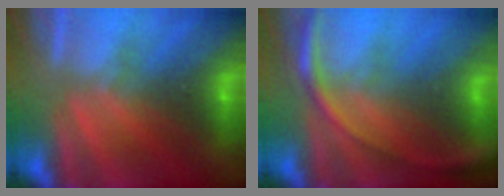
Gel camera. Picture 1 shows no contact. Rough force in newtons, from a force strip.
{"total": 2.7}